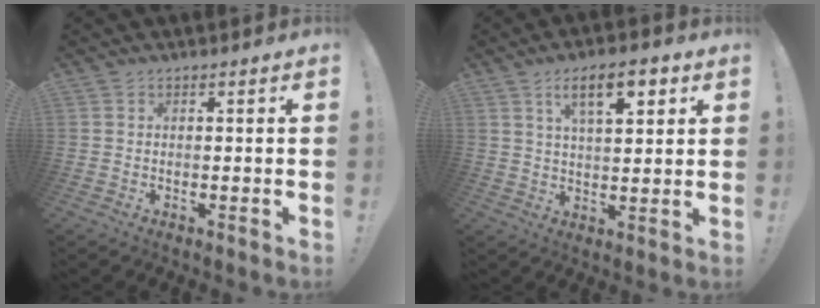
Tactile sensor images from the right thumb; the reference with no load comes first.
{"total": 10.9, "force": [5.1, 4.2, 8.7], "torque": [-0.125, -0.013, 0.083]}